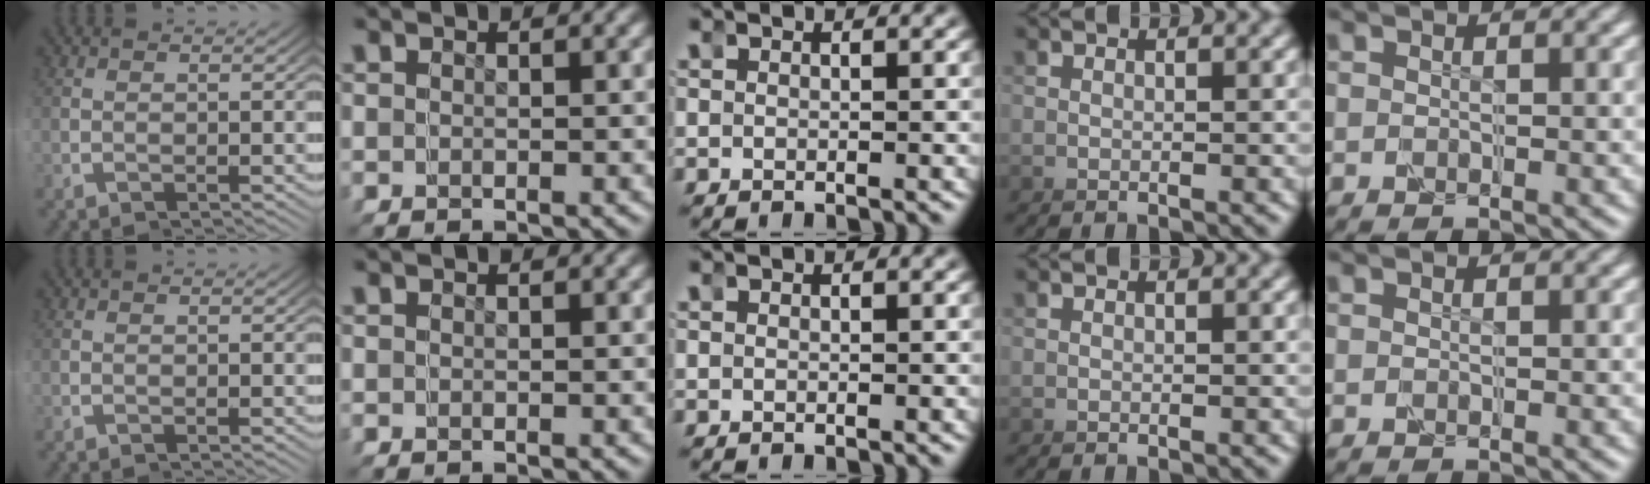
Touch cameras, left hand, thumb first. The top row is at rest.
{}